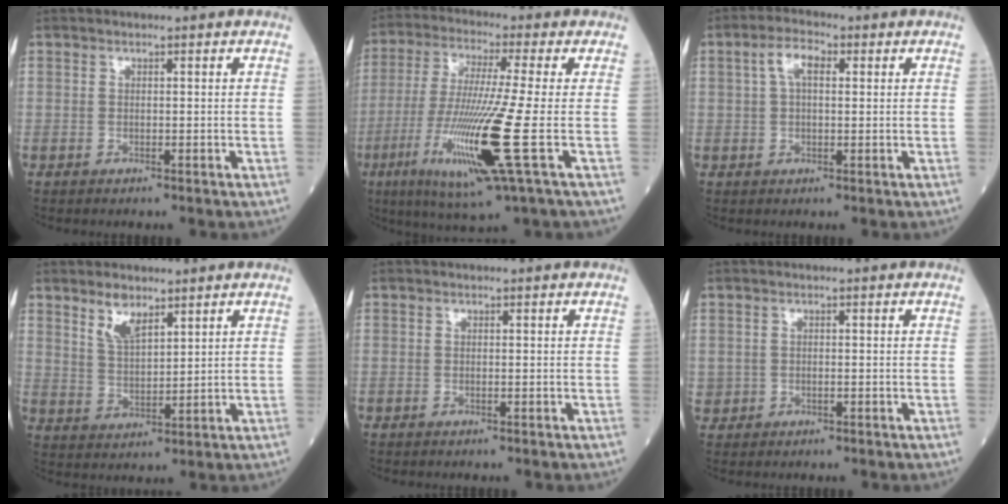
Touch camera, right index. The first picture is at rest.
{"total": 15.0, "force": [-4.5, -1.0, 14.3], "torque": [-0.300, -0.034, -0.089]}
{"total": 4.2, "force": [1.3, 1.8, 3.6], "torque": [-0.074, 0.020, 0.024]}
{"total": 5.0, "force": [3.4, 1.8, 3.1], "torque": [-0.066, -0.002, 0.072]}
{"total": 0.0}
{"total": 1.3, "force": [-0.2, 1.2, 0.6], "torque": [-0.012, 0.005, 0.002]}